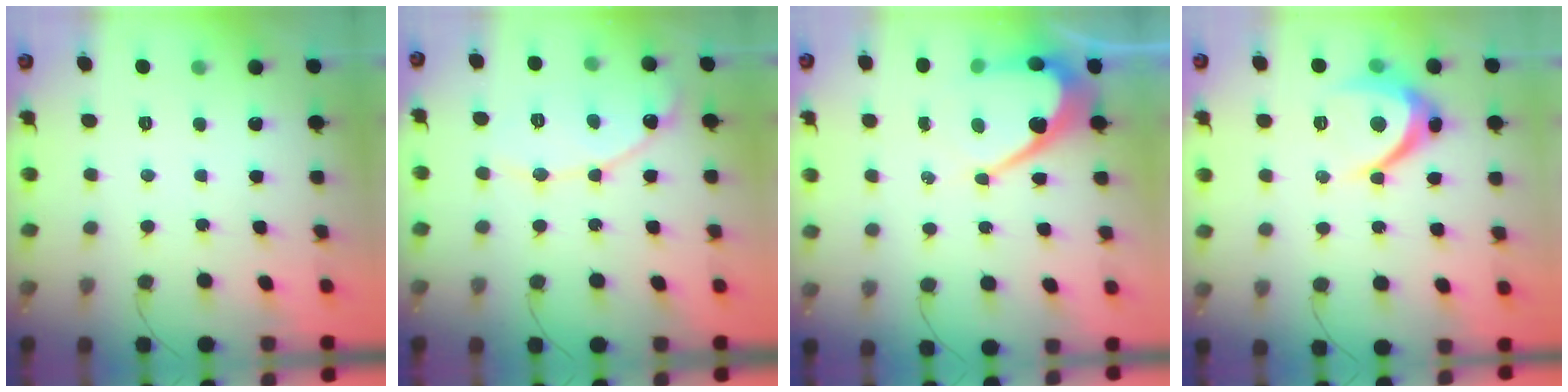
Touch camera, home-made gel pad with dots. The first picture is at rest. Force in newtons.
{"total": 11.4, "press": 11.3, "slide": 1.0}
{"total": 11.6, "press": 11.6, "slide": 0.9}
{"total": 8.9, "press": 8.8, "slide": 1.3}